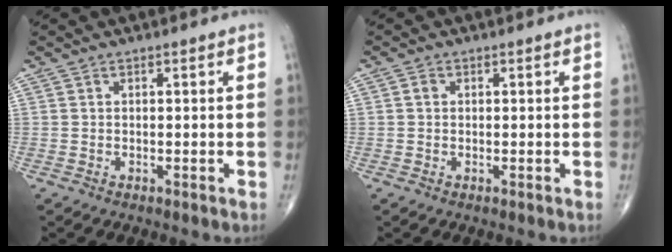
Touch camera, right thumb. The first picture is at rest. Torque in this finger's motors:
{"motor_torque": [-0.67, 0.04, 0.03, -0.01, 0.00]}